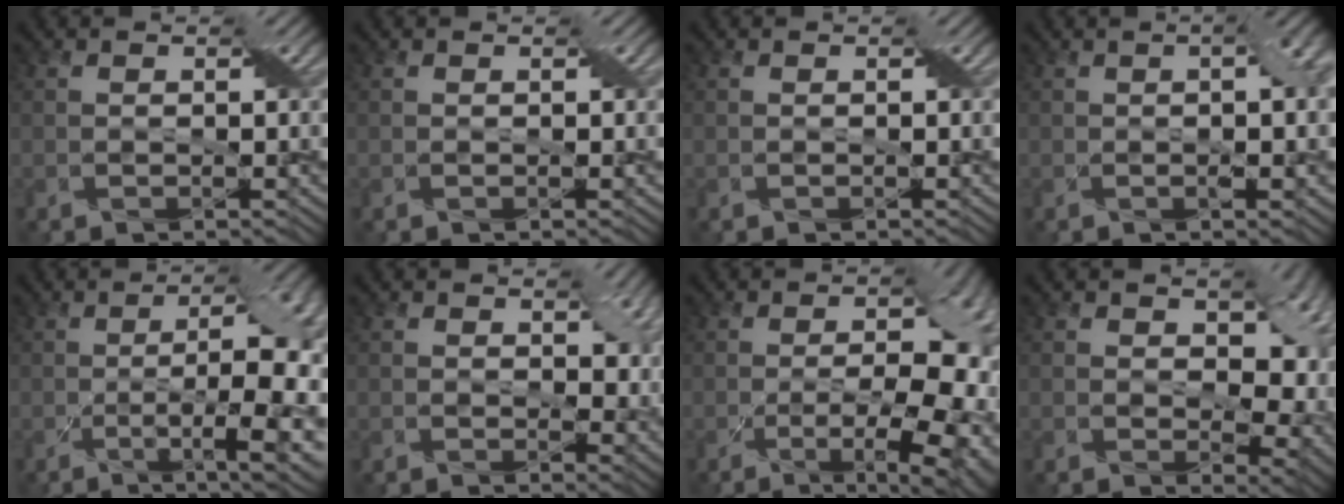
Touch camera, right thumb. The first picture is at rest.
{"total": 0.0}
{"total": 0.0}
{"total": 4.6, "force": [0.2, 1.2, 4.4], "torque": [-0.068, 0.004, 0.005]}
{"total": 12.9, "force": [-2.1, 3.9, 12.1], "torque": [-0.160, -0.007, -0.020]}
{"total": 4.9, "force": [1.6, 3.1, 3.4], "torque": [-0.048, -0.013, 0.028]}
{"total": 14.1, "force": [-4.2, 5.0, 12.5], "torque": [-0.163, -0.020, -0.046]}
{"total": 9.9, "force": [1.3, 5.9, 7.9], "torque": [-0.115, -0.017, 0.025]}